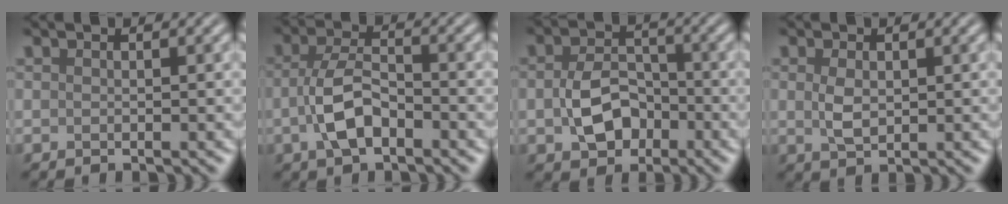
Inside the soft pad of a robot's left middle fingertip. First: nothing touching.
{"total": 4.6, "force": [-1.4, 2.3, 3.7], "torque": [-0.080, 0.002, -0.032]}
{"total": 5.0, "force": [-1.2, 3.6, 3.2], "torque": [-0.062, -0.005, -0.021]}
{"total": 2.2, "force": [0.3, 1.3, 1.7], "torque": [-0.041, -0.002, 0.008]}